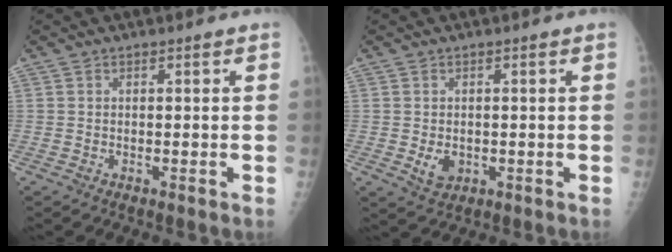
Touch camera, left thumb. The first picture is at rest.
{"total": 3.3, "force": [-0.4, 2.5, 2.1], "torque": [-0.027, -0.003, 0.003]}